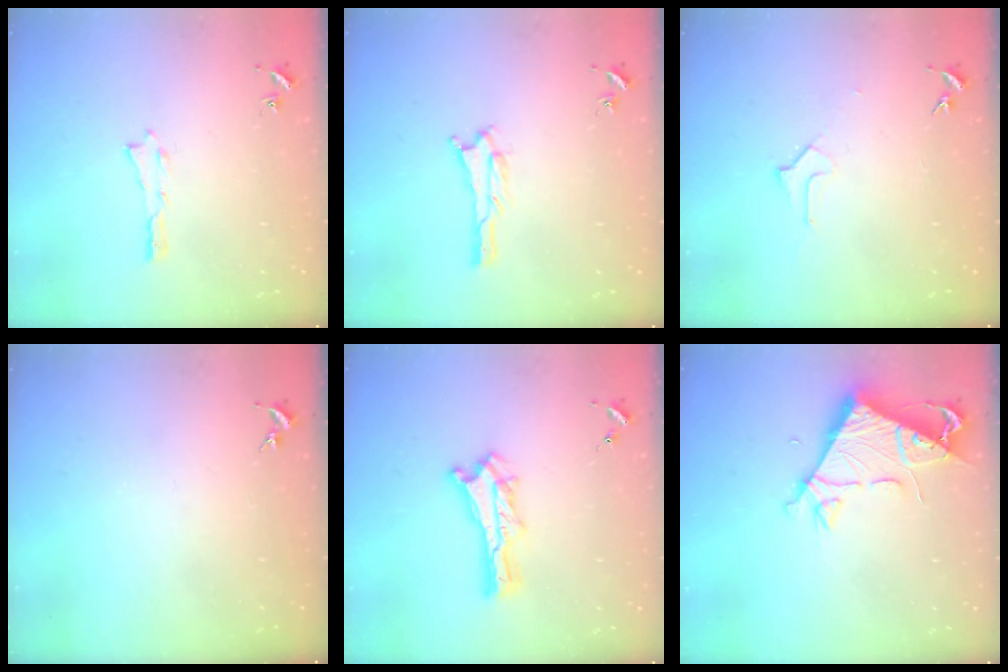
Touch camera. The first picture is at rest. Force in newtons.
{"total": 0.6, "press": 0.6, "slide": 0.1}
{"total": 1.6, "press": 1.6, "slide": 0.1}
{"total": 0.0}
{"total": 1.4, "press": 1.4, "slide": 0.2}
{"total": 7.4, "press": 7.4, "slide": 0.7}